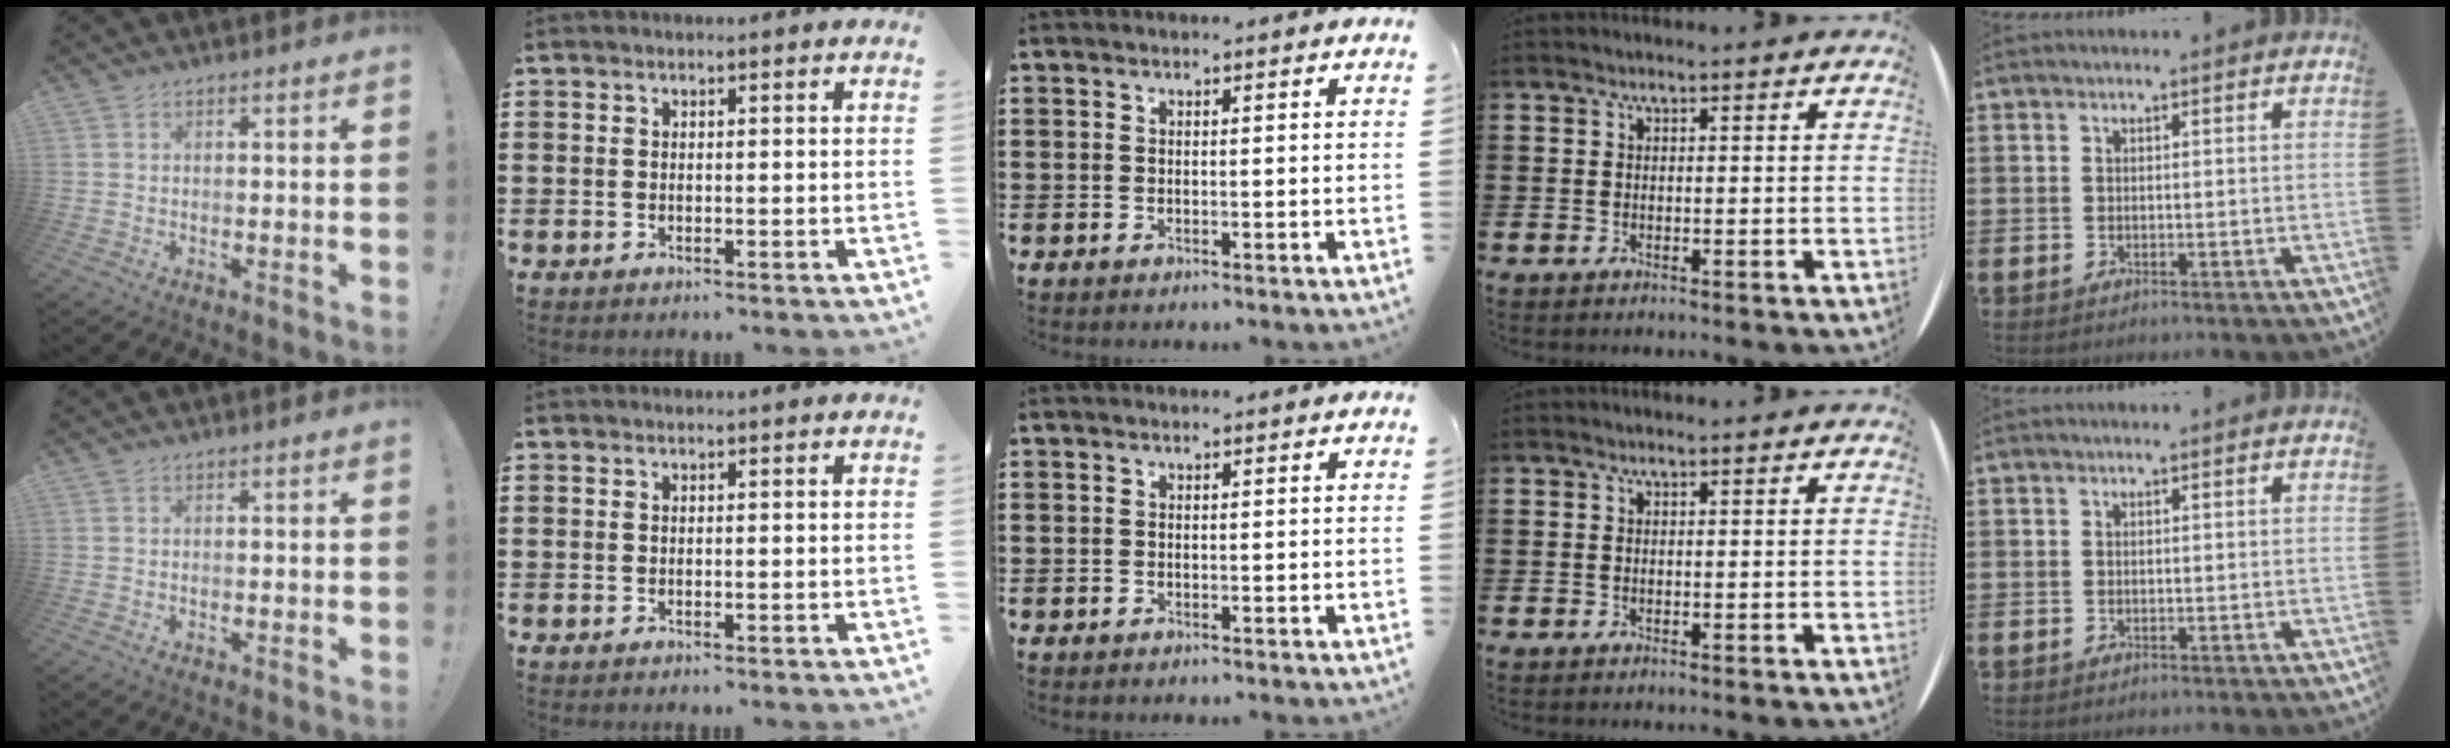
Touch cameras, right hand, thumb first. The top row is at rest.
{}